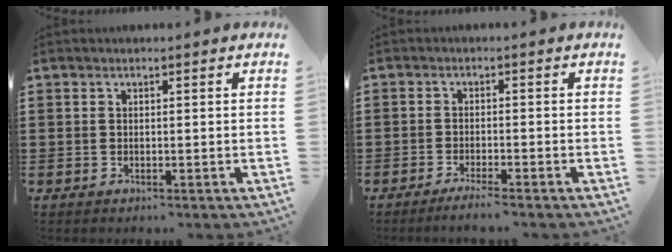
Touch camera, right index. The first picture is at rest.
{"total": 2.1, "force": [-2.0, -0.4, 0.7], "torque": [-0.011, -0.003, -0.036]}